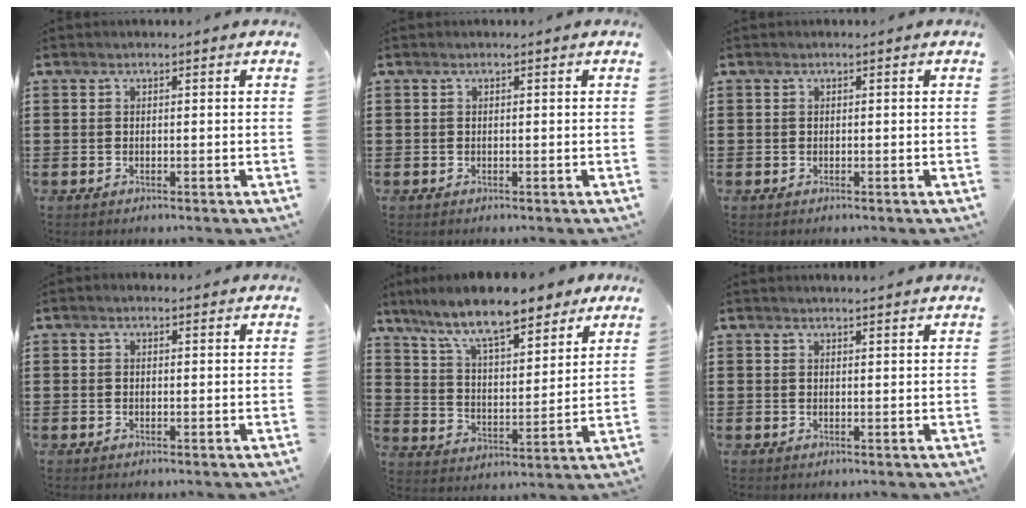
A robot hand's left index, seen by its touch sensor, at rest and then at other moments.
{"total": 0.0}
{"total": 0.0}
{"total": 0.6, "force": [0.2, 0.4, 0.4], "torque": [-0.009, 0.004, 0.004]}
{"total": 10.7, "force": [8.8, 2.1, 5.8], "torque": [-0.145, -0.034, 0.152]}
{"total": 1.4, "force": [1.4, -0.1, 0.2], "torque": [-0.007, -0.001, 0.027]}